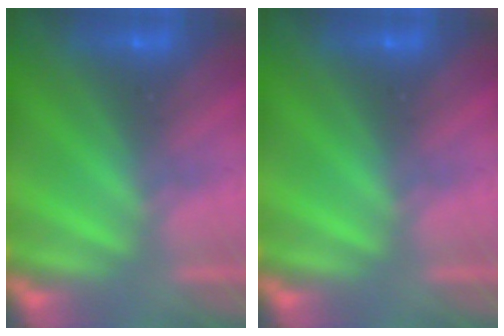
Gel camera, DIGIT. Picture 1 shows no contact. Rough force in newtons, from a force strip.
{"total": 0.0}